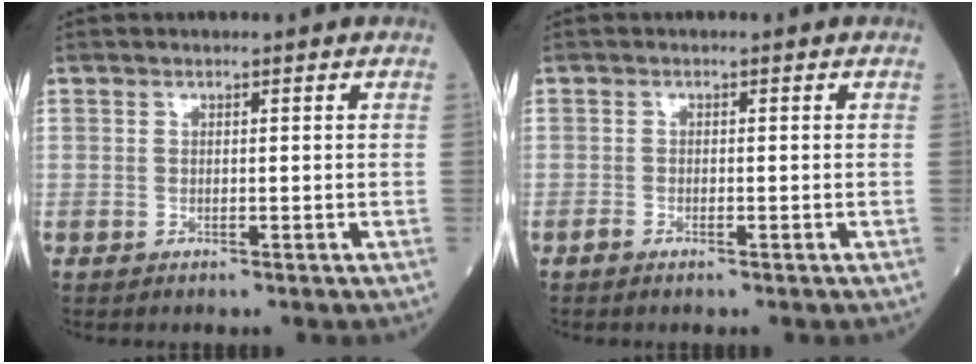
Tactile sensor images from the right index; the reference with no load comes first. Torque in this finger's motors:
{"motor_torque": [0.06, 0.02, 0.04, -0.01]}